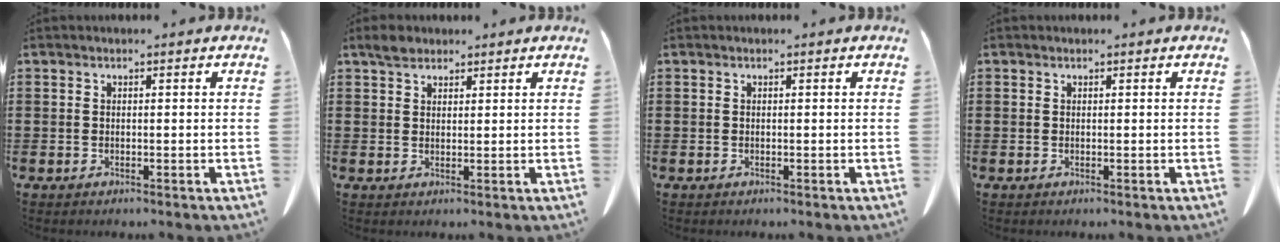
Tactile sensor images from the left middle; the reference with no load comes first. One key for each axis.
{"total": 2.5, "fx": 2.0, "fy": 1.2, "fz": 0.8, "tx": -0.013, "ty": 0.003, "tz": 0.038}
{"total": 0.0}
{"total": 0.0}